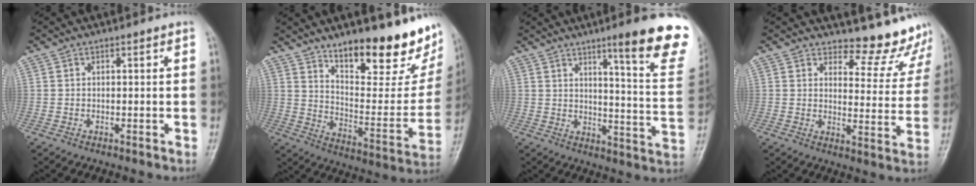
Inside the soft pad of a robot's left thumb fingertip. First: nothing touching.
{"total": 23.0, "force": [15.8, 7.8, 14.7], "torque": [-0.154, -0.100, 0.239]}
{"total": 18.3, "force": [11.3, 2.1, 14.2], "torque": [-0.154, -0.065, 0.148]}
{"total": 10.0, "force": [9.6, 2.7, 1.0], "torque": [0.022, -0.103, 0.109]}